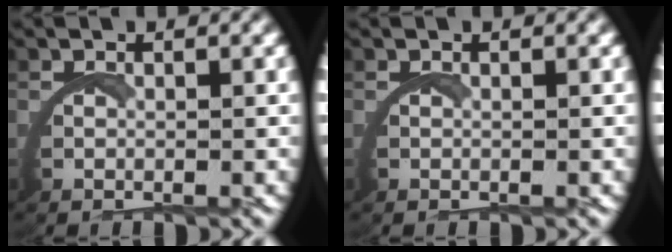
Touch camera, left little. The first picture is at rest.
{"total": 0.0}